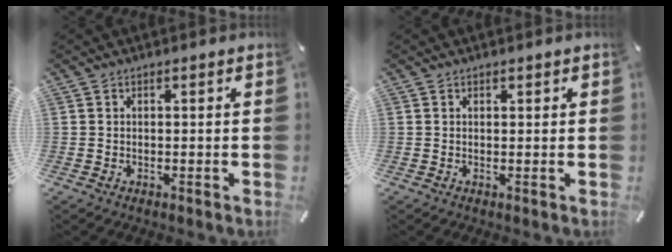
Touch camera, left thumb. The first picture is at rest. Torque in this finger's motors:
{"motor_torque": [-0.04, -0.21, 0.00, 0.09, -0.01]}